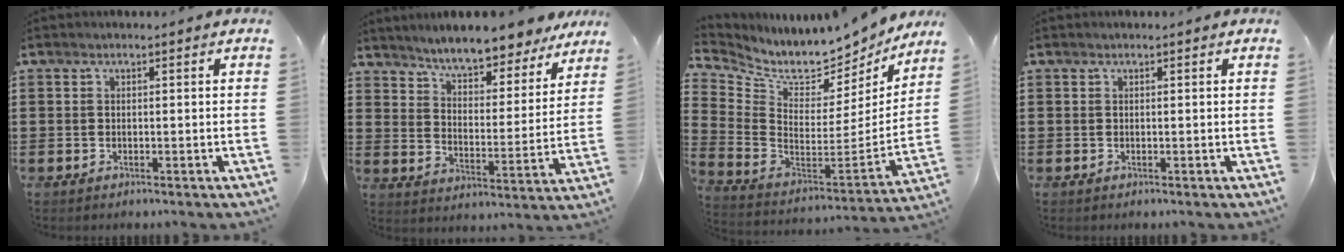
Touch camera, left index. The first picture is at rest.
{"total": 6.7, "force": [6.5, 0.4, 1.7], "torque": [-0.056, -0.047, 0.110]}
{"total": 6.7, "force": [6.2, 1.8, 1.7], "torque": [-0.076, -0.069, 0.102]}
{"total": 0.0}